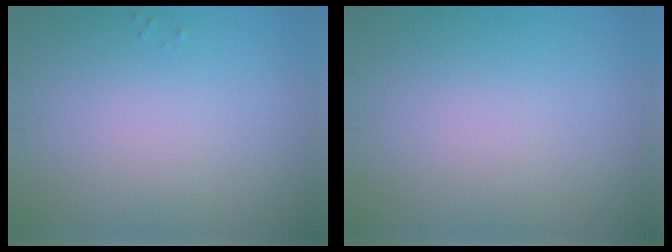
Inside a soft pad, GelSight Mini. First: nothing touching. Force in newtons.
{"total": 0.0}